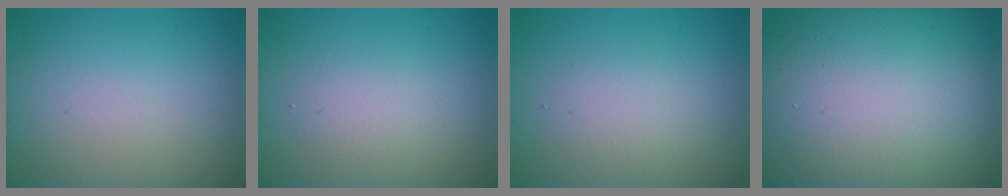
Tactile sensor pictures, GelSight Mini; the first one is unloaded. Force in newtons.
{"total": 1.9, "press": 1.9, "slide": 0.2}
{"total": 2.1, "press": 2.1, "slide": 0.2}
{"total": 24.8, "press": 24.8, "slide": 1.0}